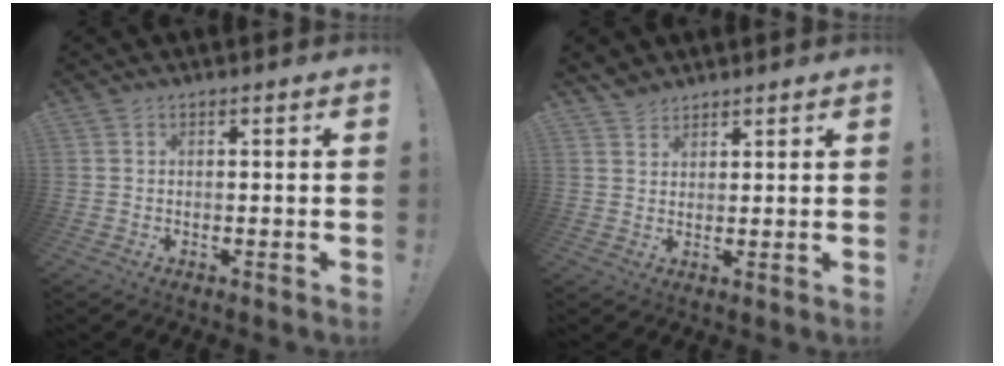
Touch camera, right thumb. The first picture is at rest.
{"total": 3.4, "force": [3.0, 1.6, 0.4], "torque": [-0.006, -0.019, 0.057]}